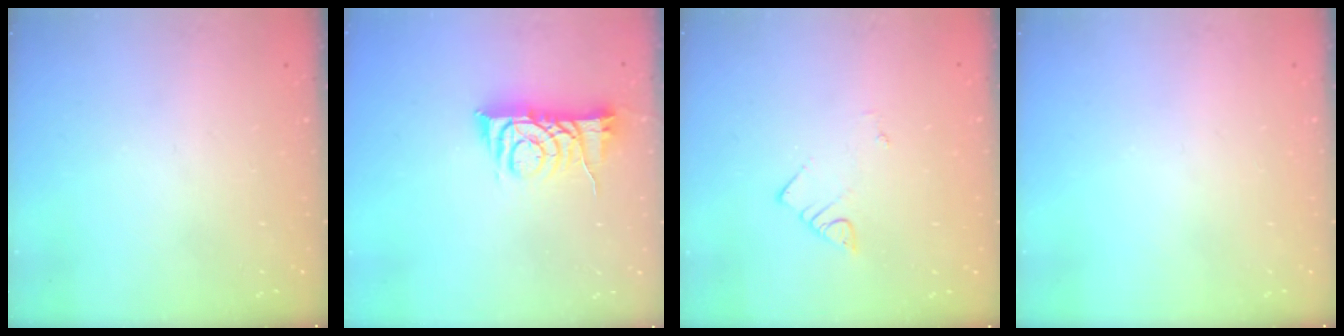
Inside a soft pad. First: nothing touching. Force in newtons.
{"total": 9.4, "press": 9.3, "slide": 0.8}
{"total": 2.5, "press": 2.5, "slide": 0.2}
{"total": 0.0}